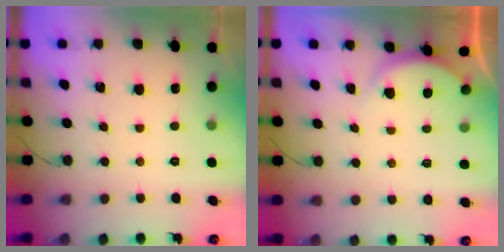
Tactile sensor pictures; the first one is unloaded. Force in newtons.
{"total": 2.8, "press": 2.8, "slide": 0.4}